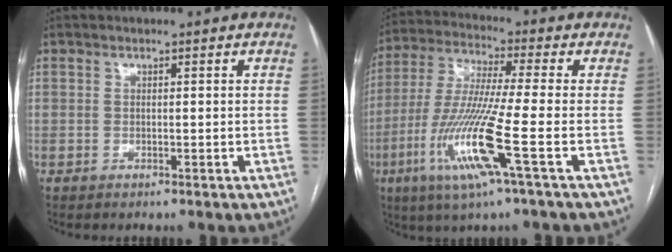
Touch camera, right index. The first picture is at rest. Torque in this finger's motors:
{"motor_torque": [1.98, -0.16, 1.05, 0.21]}